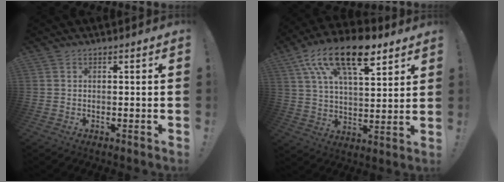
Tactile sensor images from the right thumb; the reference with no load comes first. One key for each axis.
{"total": 19.5, "fx": 11.5, "fy": 8.3, "fz": 13.4, "tx": -0.231, "ty": -0.059, "tz": 0.198}